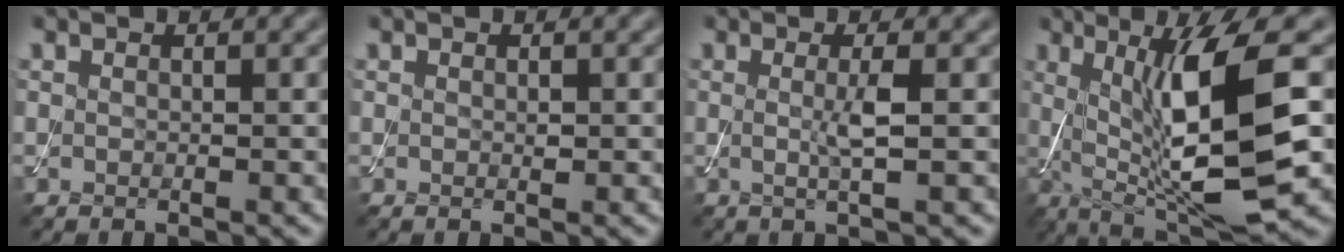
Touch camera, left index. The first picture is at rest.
{"total": 0.5, "force": [0.0, 0.3, 0.4], "torque": [-0.007, -0.001, 0.001]}
{"total": 2.2, "force": [0.0, 0.3, 2.2], "torque": [-0.047, -0.003, -0.002]}
{"total": 10.8, "force": [0.6, 2.5, 10.5], "torque": [-0.173, -0.004, 0.020]}